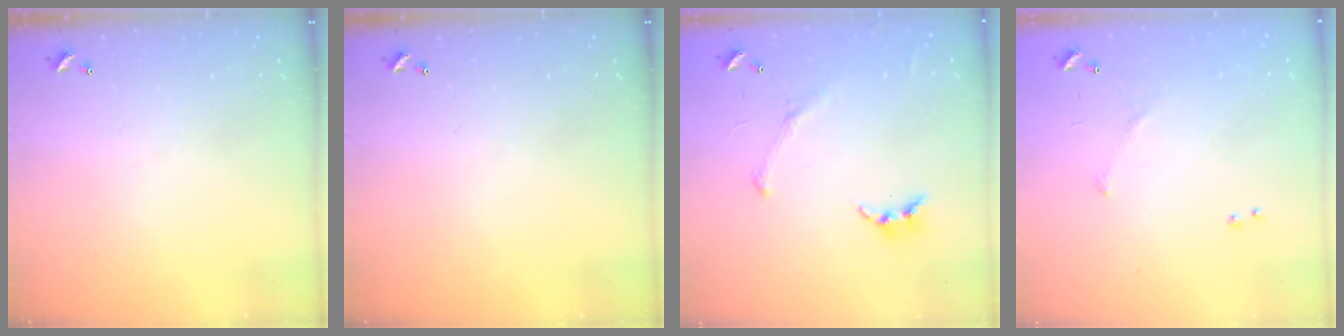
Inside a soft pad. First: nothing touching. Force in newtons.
{"total": 0.0}
{"total": 2.3, "press": 2.3, "slide": 0.5}
{"total": 7.9, "press": 7.9, "slide": 0.7}